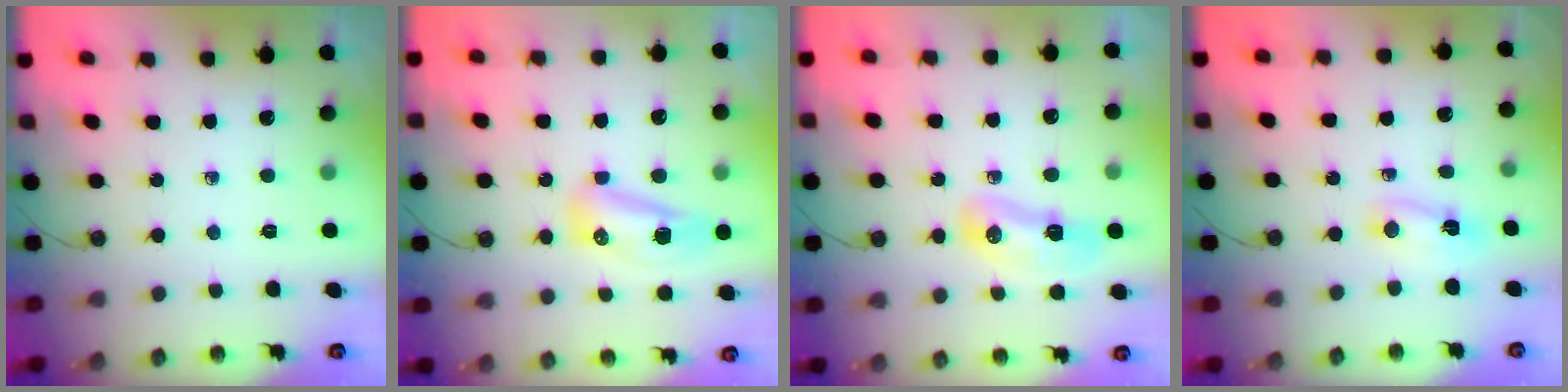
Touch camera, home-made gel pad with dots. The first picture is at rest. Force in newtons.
{"total": 11.5, "press": 9.8, "slide": 6.0}
{"total": 14.6, "press": 10.5, "slide": 10.2}
{"total": 2.8, "press": 2.7, "slide": 0.6}